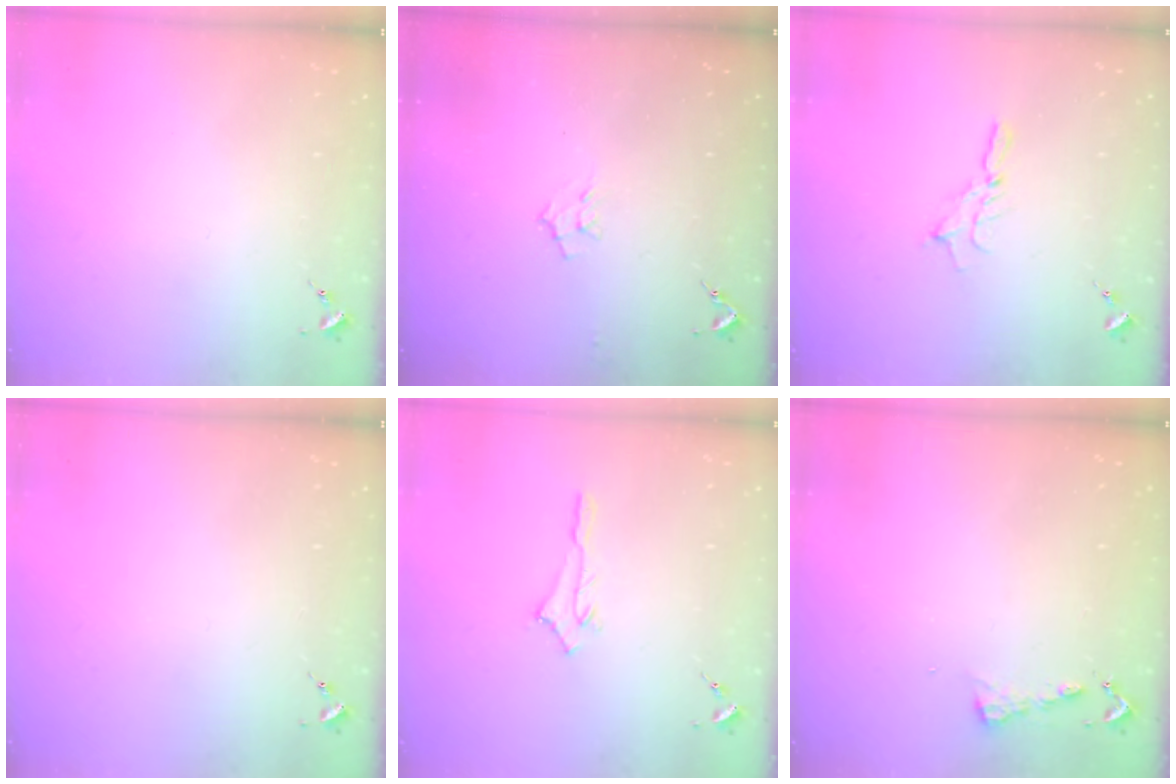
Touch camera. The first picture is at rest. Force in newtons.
{"total": 6.2, "press": 6.1, "slide": 0.9}
{"total": 5.6, "press": 5.6, "slide": 0.2}
{"total": 0.0}
{"total": 2.5, "press": 2.5, "slide": 0.2}
{"total": 4.6, "press": 4.6, "slide": 0.4}